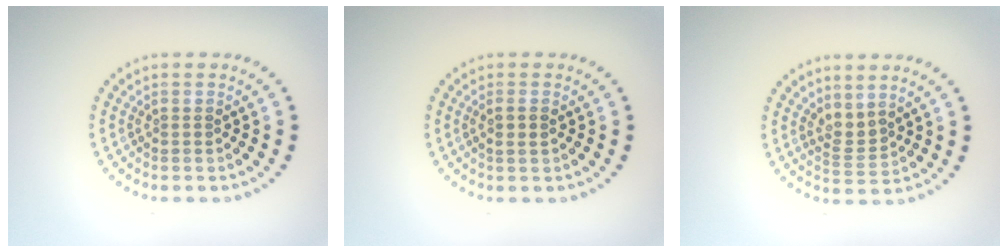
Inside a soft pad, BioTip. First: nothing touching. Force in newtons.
{"total": 1.1, "press": 1.1, "slide": 0.4}
{"total": 2.0, "press": 1.4, "slide": 1.4}